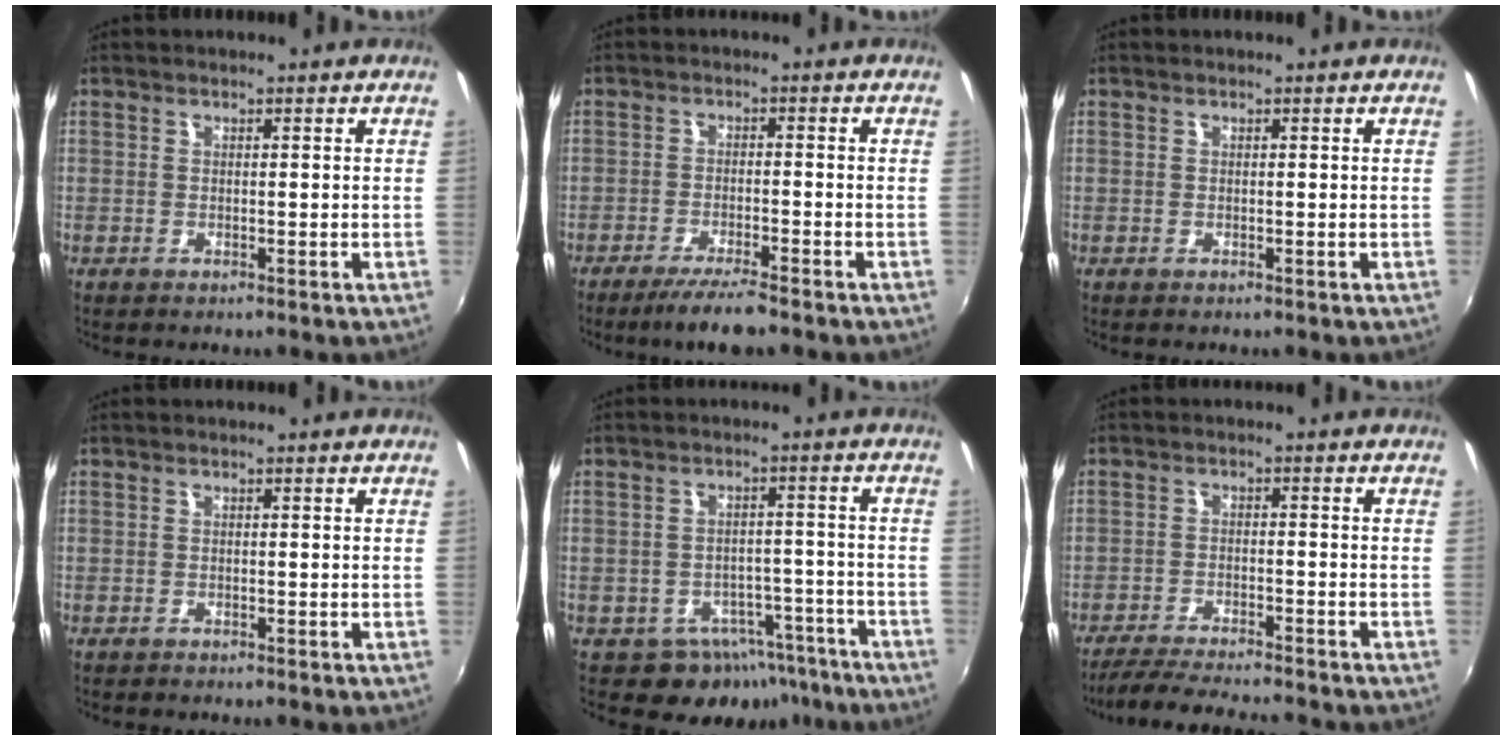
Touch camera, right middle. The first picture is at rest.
{"total": 6.1, "force": [-5.0, 0.8, 3.4], "torque": [-0.077, -0.009, -0.083]}
{"total": 0.0}
{"total": 0.6, "force": [-0.6, 0.1, 0.1], "torque": [-0.005, 0.000, -0.010]}
{"total": 9.1, "force": [-6.2, 6.1, 2.7], "torque": [-0.046, 0.027, -0.060]}
{"total": 10.4, "force": [-9.5, 0.5, 4.3], "torque": [-0.105, -0.015, -0.155]}